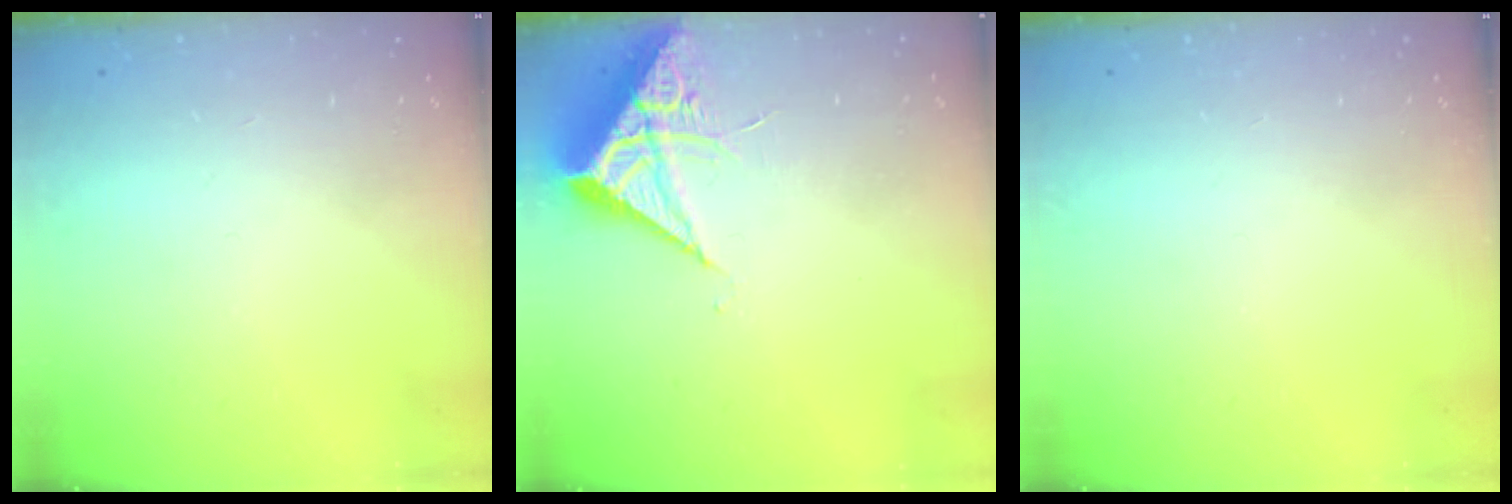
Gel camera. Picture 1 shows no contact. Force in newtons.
{"total": 6.2, "press": 6.2, "slide": 0.4}
{"total": 0.0}